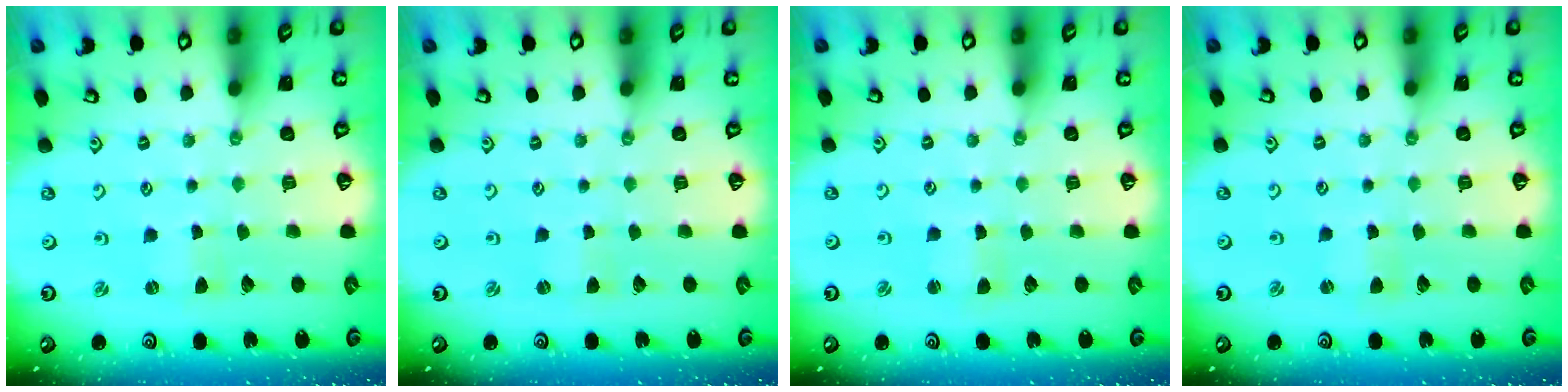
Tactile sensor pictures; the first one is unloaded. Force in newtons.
{"total": 1.0, "press": 1.0, "slide": 0.3}
{"total": 1.2, "press": 1.1, "slide": 0.3}
{"total": 1.5, "press": 1.4, "slide": 0.3}